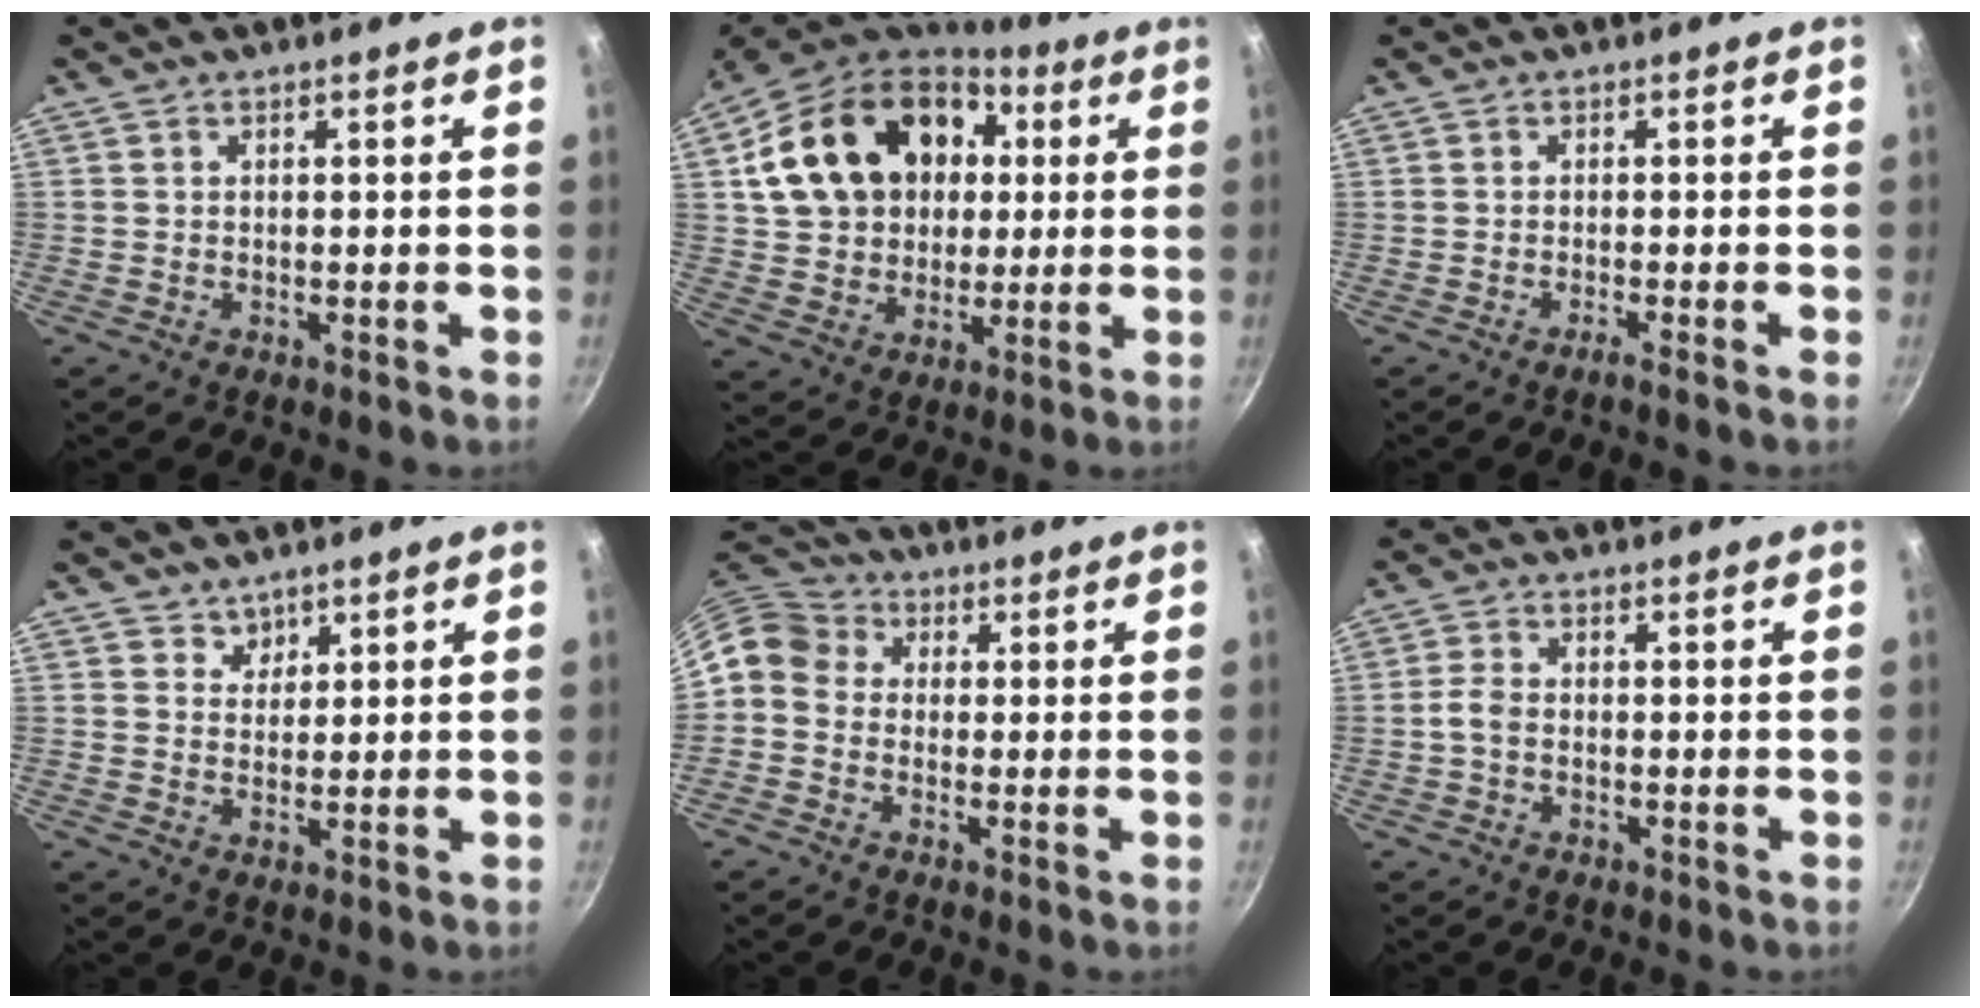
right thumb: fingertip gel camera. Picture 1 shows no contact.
{"total": 23.5, "force": [5.6, 17.8, 14.3], "torque": [-0.234, 0.023, 0.099]}
{"total": 1.1, "force": [-0.7, -0.5, 0.7], "torque": [-0.026, 0.007, -0.012]}
{"total": 2.7, "force": [1.9, 1.9, -0.1], "torque": [0.019, -0.013, 0.030]}
{"total": 7.9, "force": [-0.1, 6.9, 3.9], "torque": [-0.056, 0.029, -0.025]}
{"total": 2.6, "force": [-0.7, 1.7, 1.9], "torque": [-0.042, 0.013, -0.019]}